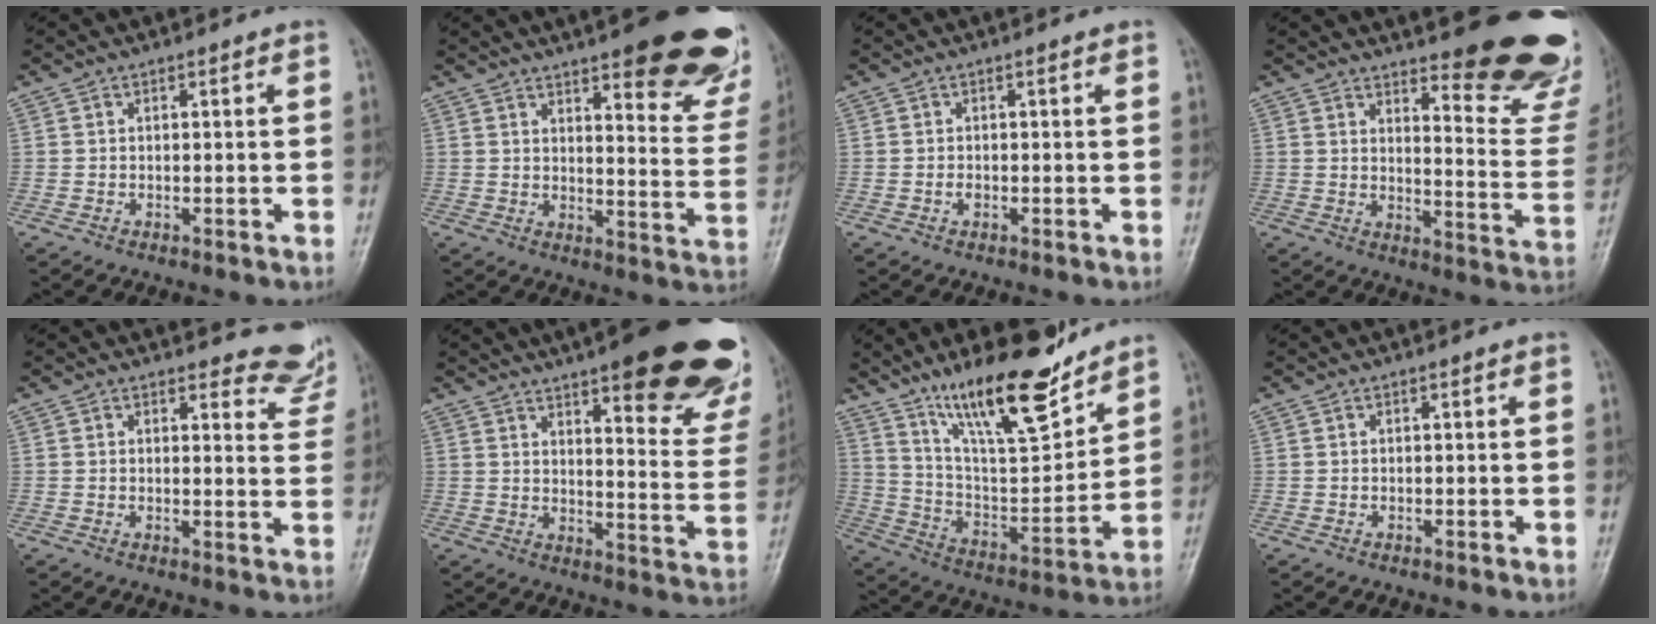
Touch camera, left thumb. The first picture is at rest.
{"total": 24.2, "force": [16.4, 6.9, 16.4], "torque": [-0.172, -0.077, 0.195]}
{"total": 0.9, "force": [-0.1, 0.5, 0.7], "torque": [-0.008, 0.001, -0.003]}
{"total": 20.8, "force": [15.6, 5.4, 12.6], "torque": [-0.118, -0.129, 0.188]}
{"total": 7.0, "force": [6.6, 2.1, 0.1], "torque": [0.034, -0.054, 0.053]}
{"total": 28.9, "force": [18.7, 7.9, 20.6], "torque": [-0.209, -0.074, 0.237]}
{"total": 19.5, "force": [14.2, 5.1, 12.3], "torque": [-0.165, -0.086, 0.250]}
{"total": 0.0}